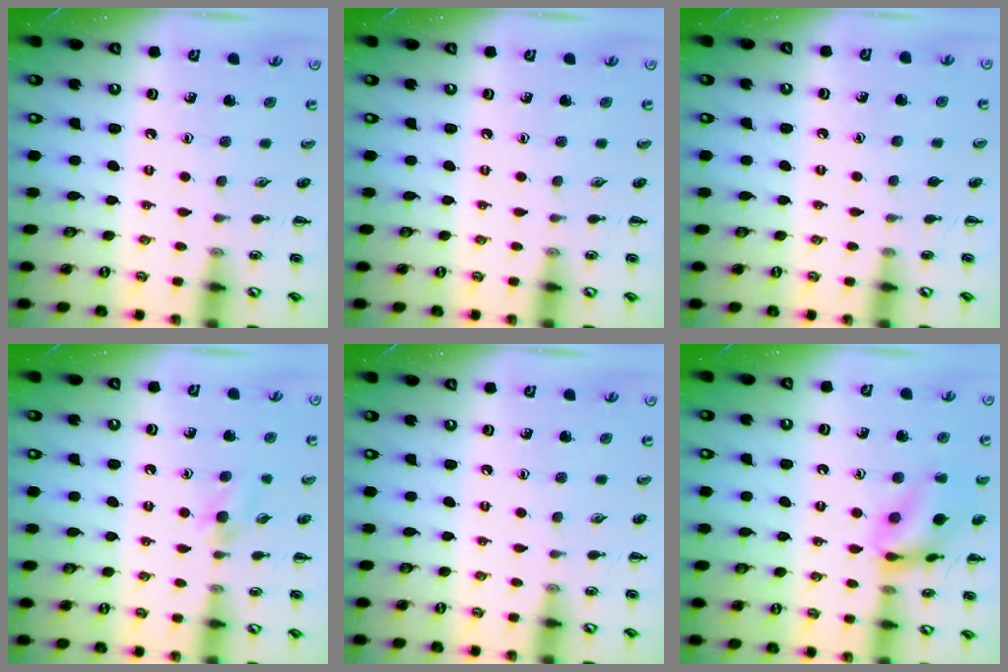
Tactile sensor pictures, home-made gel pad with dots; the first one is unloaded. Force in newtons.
{"total": 0.0}
{"total": 0.0}
{"total": 4.6, "press": 4.2, "slide": 1.9}
{"total": 0.0}
{"total": 14.2, "press": 14.1, "slide": 1.4}